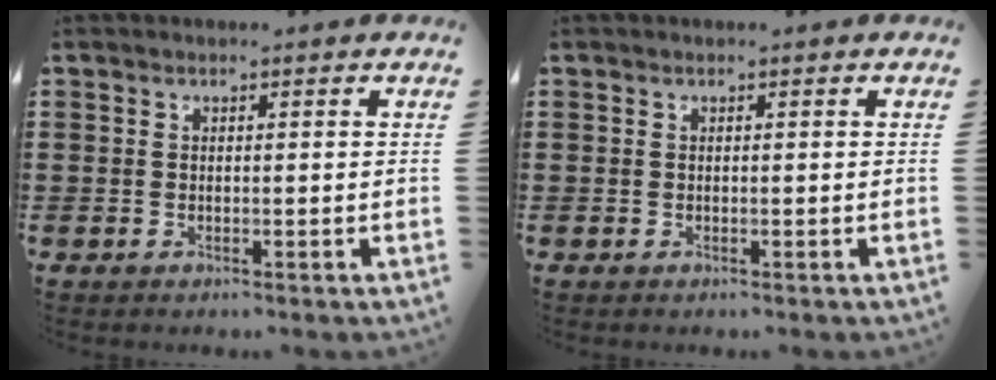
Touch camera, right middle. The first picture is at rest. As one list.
[{"total": 0.0}]